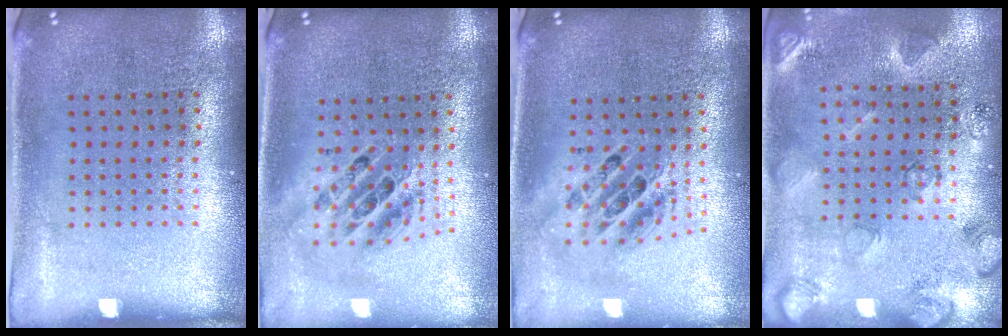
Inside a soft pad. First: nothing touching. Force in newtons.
{"total": 2.0, "press": 1.6, "slide": 1.2}
{"total": 1.8, "press": 1.5, "slide": 1.1}
{"total": 2.1, "press": 2.1, "slide": 0.5}